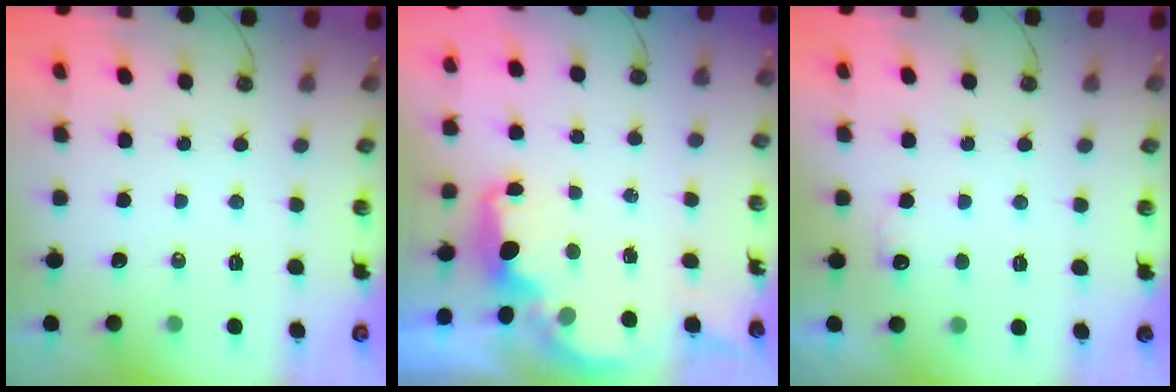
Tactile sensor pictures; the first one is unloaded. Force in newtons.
{"total": 2.0, "press": 1.9, "slide": 0.8}
{"total": 6.1, "press": 6.0, "slide": 1.0}